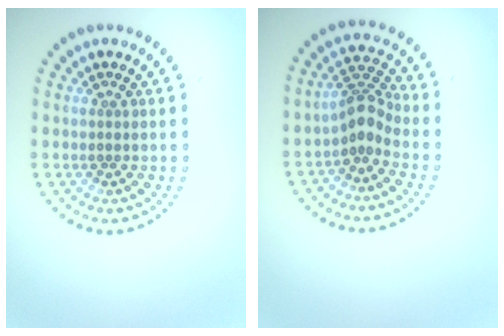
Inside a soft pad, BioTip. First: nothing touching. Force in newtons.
{"total": 2.9, "press": 2.1, "slide": 2.0}